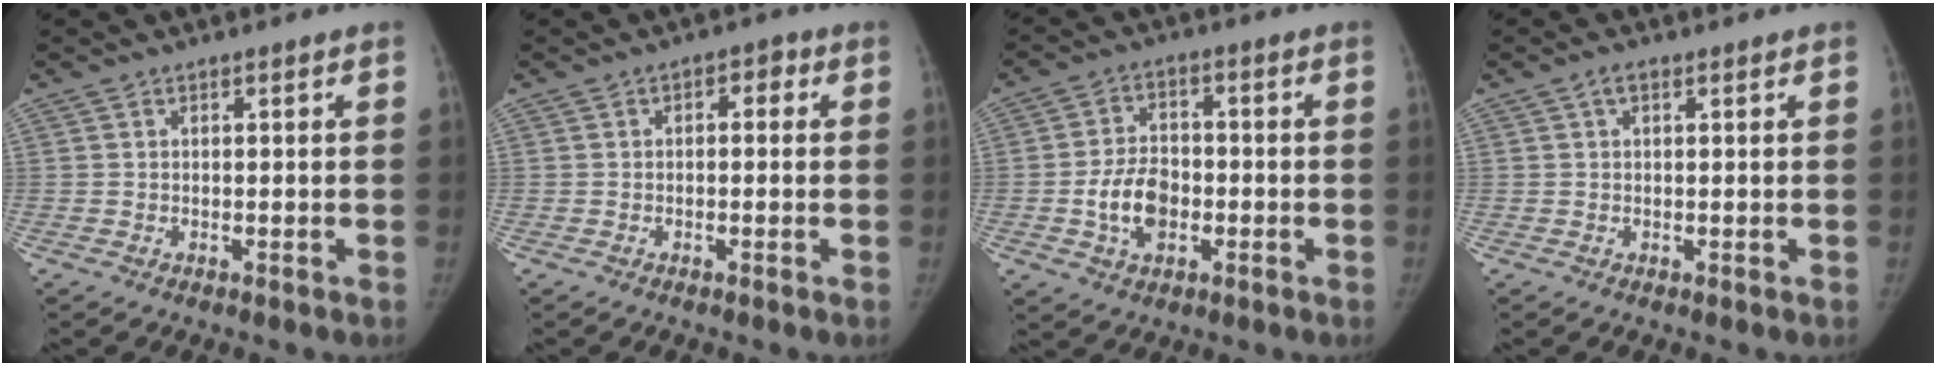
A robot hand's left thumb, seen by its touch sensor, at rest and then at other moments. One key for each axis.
{"total": 2.8, "fx": 0.5, "fy": 1.7, "fz": 2.2, "tx": -0.015, "ty": 0.011, "tz": -0.002}
{"total": 8.7, "fx": -2.2, "fy": 5.9, "fz": 6.0, "tx": -0.092, "ty": 0.016, "tz": -0.039}
{"total": 1.7, "fx": 0.7, "fy": 0.8, "fz": 1.3, "tx": -0.025, "ty": 0.009, "tz": 0.012}